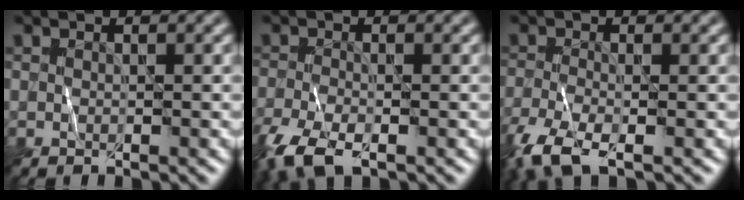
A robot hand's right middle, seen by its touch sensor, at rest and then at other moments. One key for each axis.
{"total": 4.8, "fx": -3.2, "fy": 1.8, "fz": 3.1, "tx": -0.073, "ty": -0.015, "tz": -0.070}
{"total": 4.8, "fx": -3.1, "fy": 1.5, "fz": 3.4, "tx": -0.081, "ty": -0.014, "tz": -0.071}